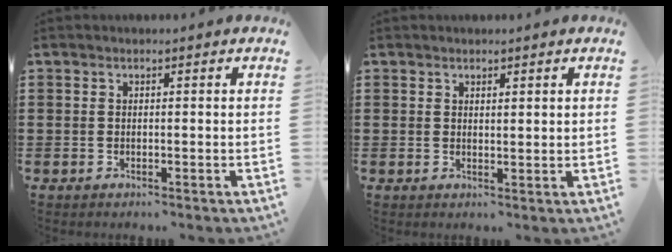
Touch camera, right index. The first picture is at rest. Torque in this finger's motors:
{"motor_torque": [-0.40, 0.13, 0.04, -0.01]}